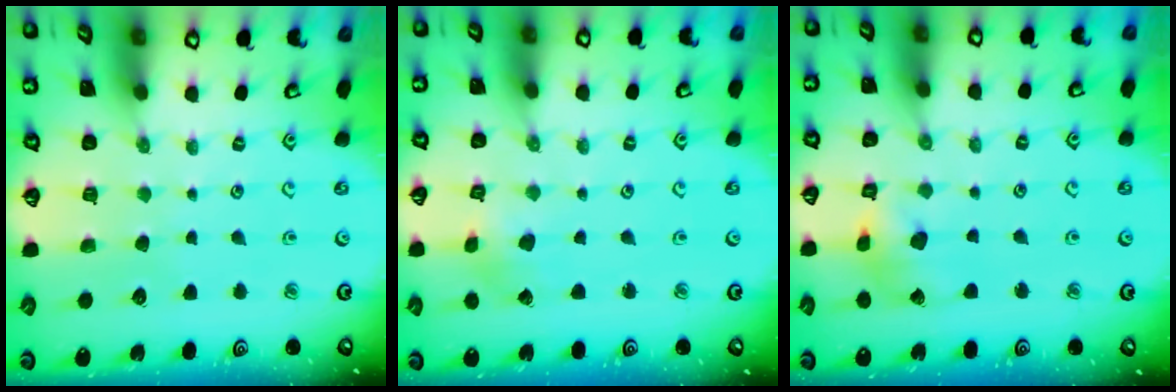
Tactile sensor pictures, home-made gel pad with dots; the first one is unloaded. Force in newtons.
{"total": 1.9, "press": 1.9, "slide": 0.3}
{"total": 8.9, "press": 8.9, "slide": 1.1}